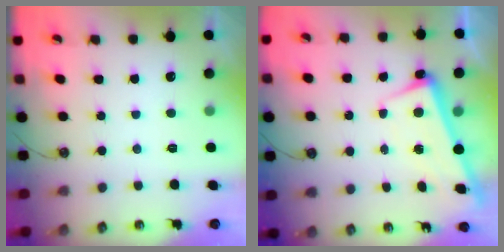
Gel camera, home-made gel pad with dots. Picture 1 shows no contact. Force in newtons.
{"total": 2.3, "press": 2.2, "slide": 0.9}